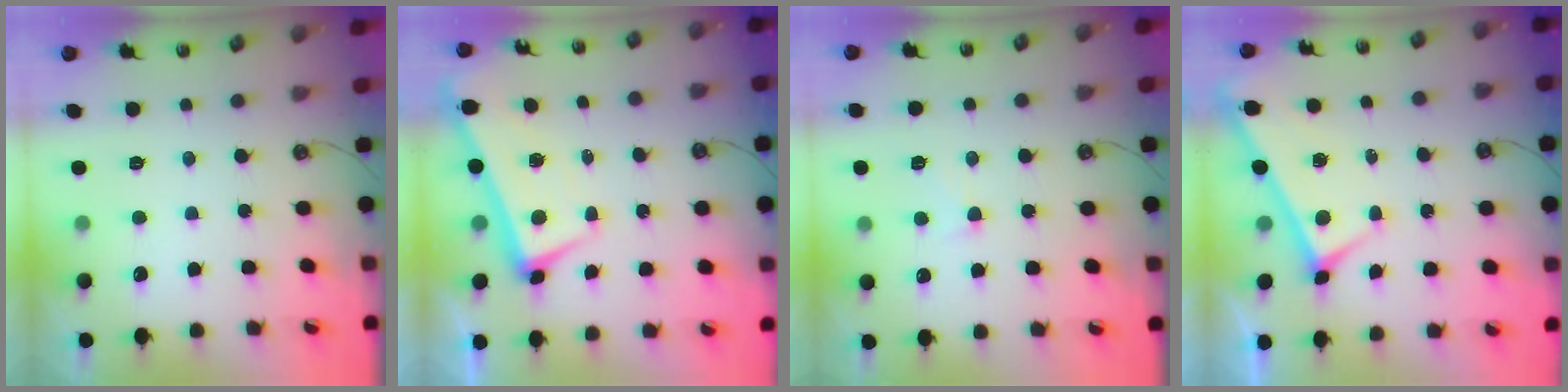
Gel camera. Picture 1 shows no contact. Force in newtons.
{"total": 2.0, "press": 1.9, "slide": 0.6}
{"total": 0.9, "press": 0.3, "slide": 0.8}
{"total": 2.5, "press": 2.5, "slide": 0.6}